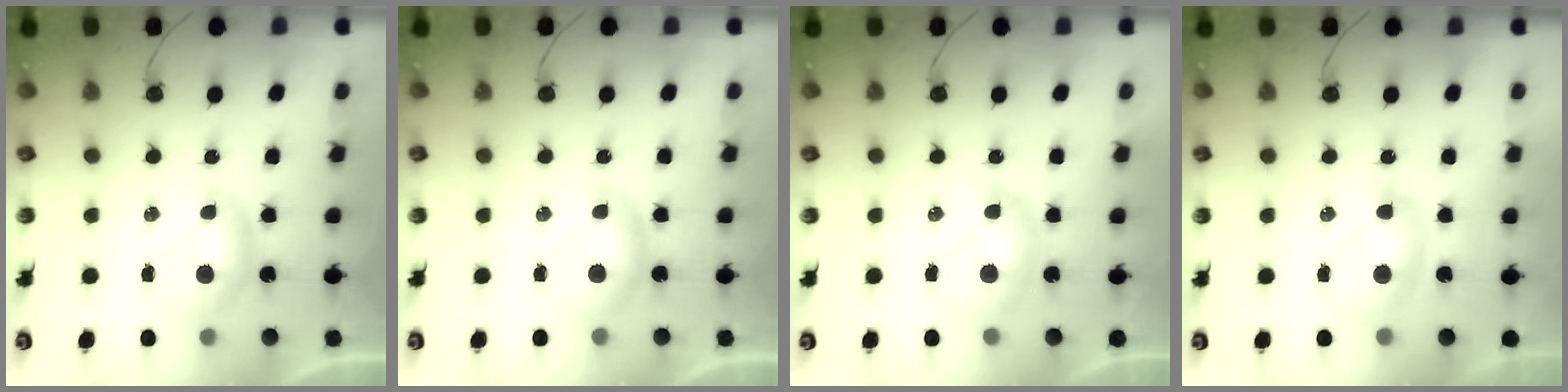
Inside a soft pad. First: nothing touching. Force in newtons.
{"total": 0.0}
{"total": 2.2, "press": 2.1, "slide": 0.3}
{"total": 2.0, "press": 2.0, "slide": 0.2}